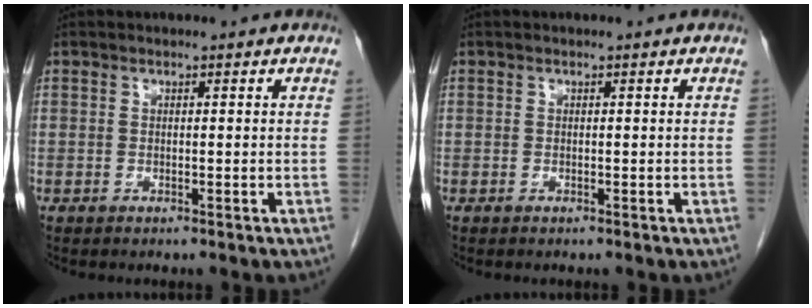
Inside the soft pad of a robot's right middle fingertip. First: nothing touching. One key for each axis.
{"total": 0.0}